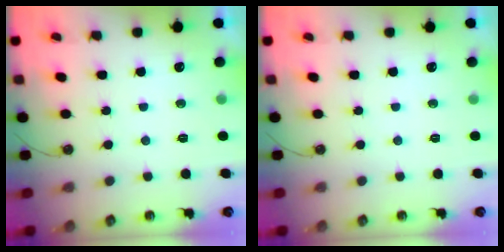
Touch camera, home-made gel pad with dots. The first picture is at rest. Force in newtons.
{"total": 0.0}